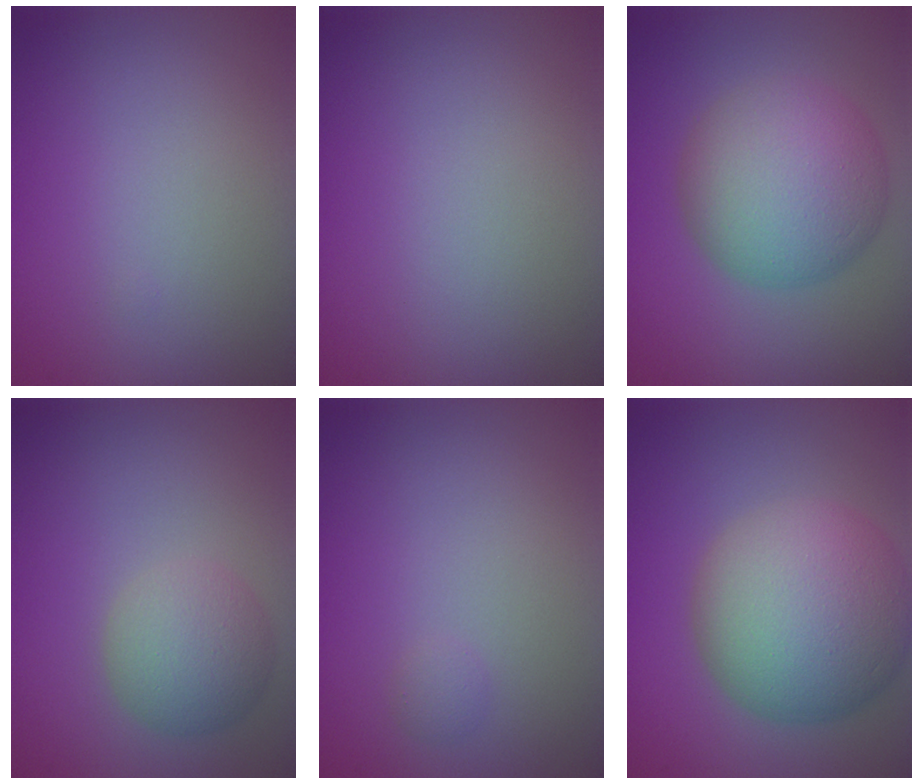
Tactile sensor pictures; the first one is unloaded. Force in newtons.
{"total": 0.0}
{"total": 8.7, "press": 8.7, "slide": 0.2}
{"total": 3.9, "press": 3.9, "slide": 0.1}
{"total": 0.6, "press": 0.6, "slide": 0.0}
{"total": 11.0, "press": 11.0, "slide": 0.4}